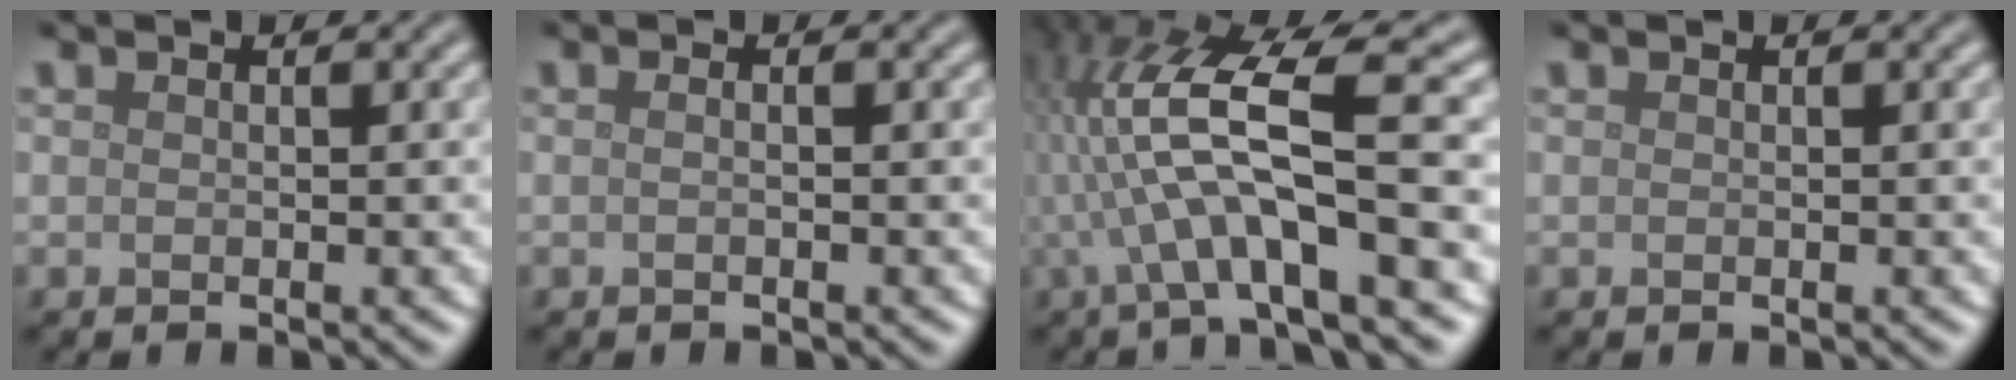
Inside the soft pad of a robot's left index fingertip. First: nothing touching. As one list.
[{"total": 1.1, "force": [0.1, 0.5, 1.0], "torque": [-0.006, -0.008, -0.010]}, {"total": 10.4, "force": [-0.7, 2.4, 10.1], "torque": [-0.191, 0.026, -0.017]}, {"total": 0.0}]